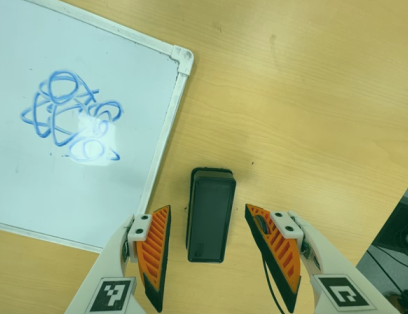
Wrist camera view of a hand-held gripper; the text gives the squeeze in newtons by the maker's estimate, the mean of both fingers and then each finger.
{"total": 0.0}